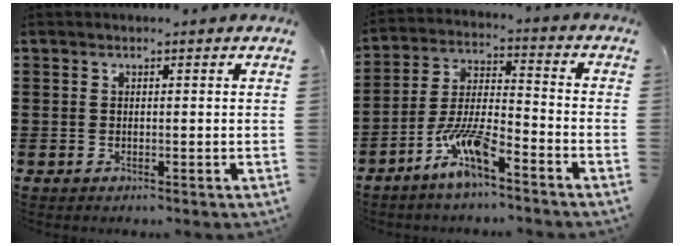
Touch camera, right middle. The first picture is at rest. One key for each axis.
{"total": 8.3, "fx": -5.7, "fy": 1.6, "fz": 5.8, "tx": -0.135, "ty": -0.008, "tz": -0.113}